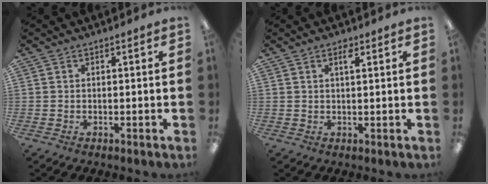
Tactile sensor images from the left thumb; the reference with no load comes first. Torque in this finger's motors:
{"motor_torque": [-0.10, 0.02, -0.14, 0.02, 0.00]}